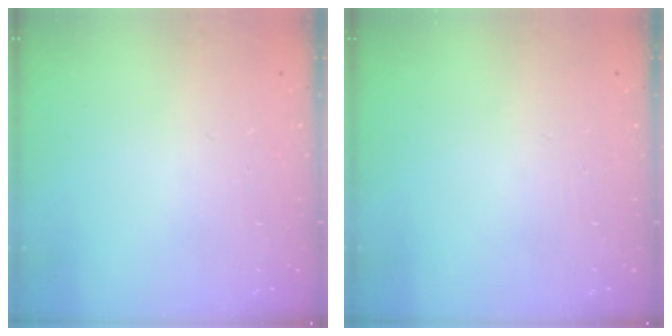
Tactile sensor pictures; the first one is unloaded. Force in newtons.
{"total": 0.0}